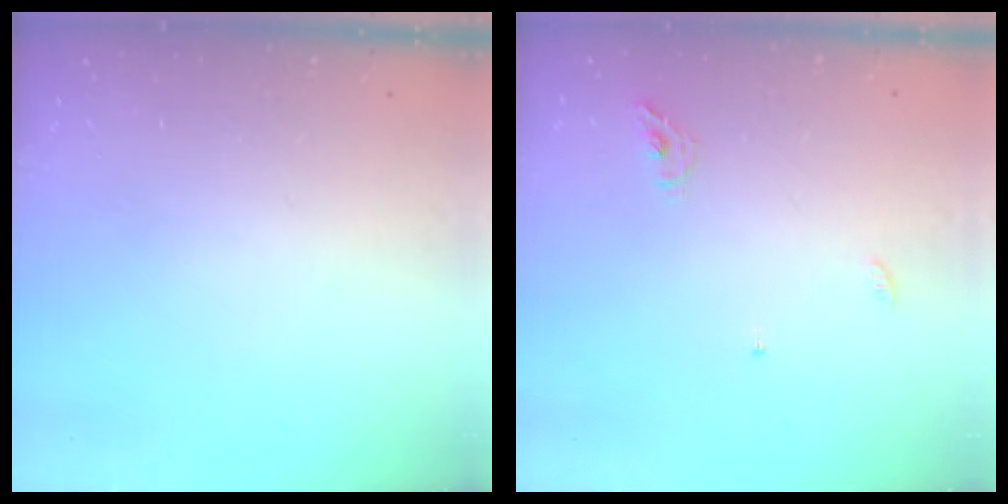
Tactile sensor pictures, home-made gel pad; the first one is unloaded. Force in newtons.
{"total": 5.5, "press": 5.5, "slide": 0.4}